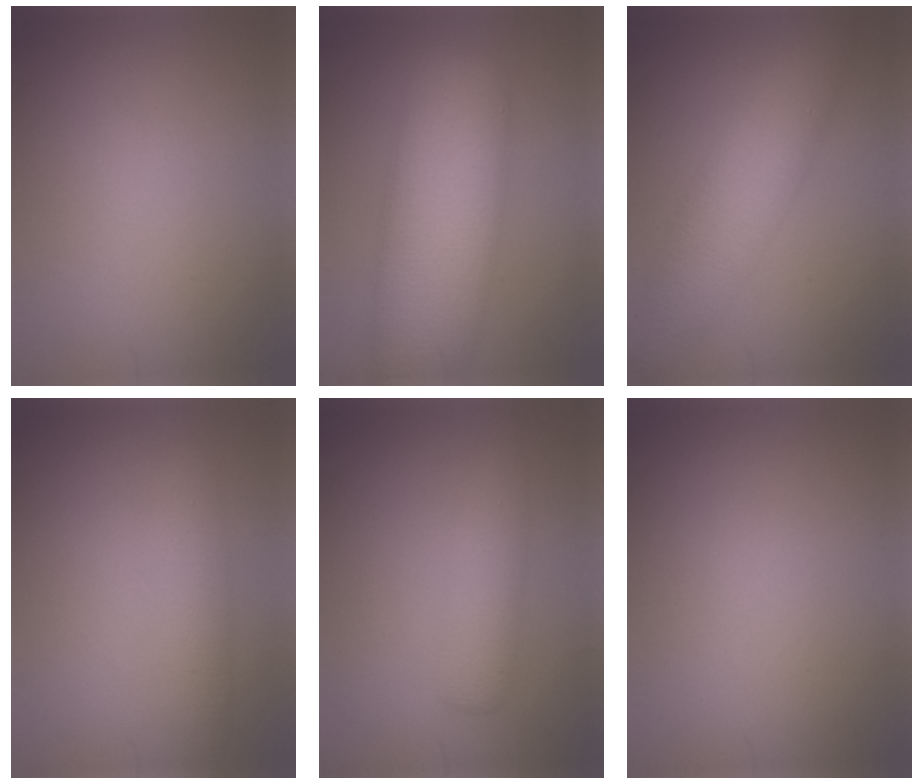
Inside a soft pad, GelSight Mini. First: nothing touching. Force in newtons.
{"total": 11.6, "press": 11.6, "slide": 0.3}
{"total": 6.4, "press": 6.4, "slide": 0.1}
{"total": 2.3, "press": 2.3, "slide": 0.2}
{"total": 2.8, "press": 2.7, "slide": 0.2}
{"total": 0.0}